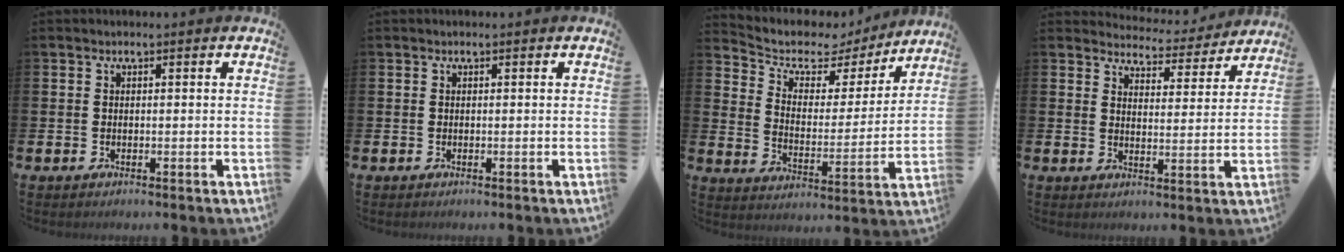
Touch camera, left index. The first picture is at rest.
{"total": 0.0}
{"total": 6.5, "force": [5.3, 3.2, 2.0], "torque": [-0.067, -0.039, 0.085]}
{"total": 4.6, "force": [4.5, 1.0, 0.1], "torque": [-0.009, -0.039, 0.073]}